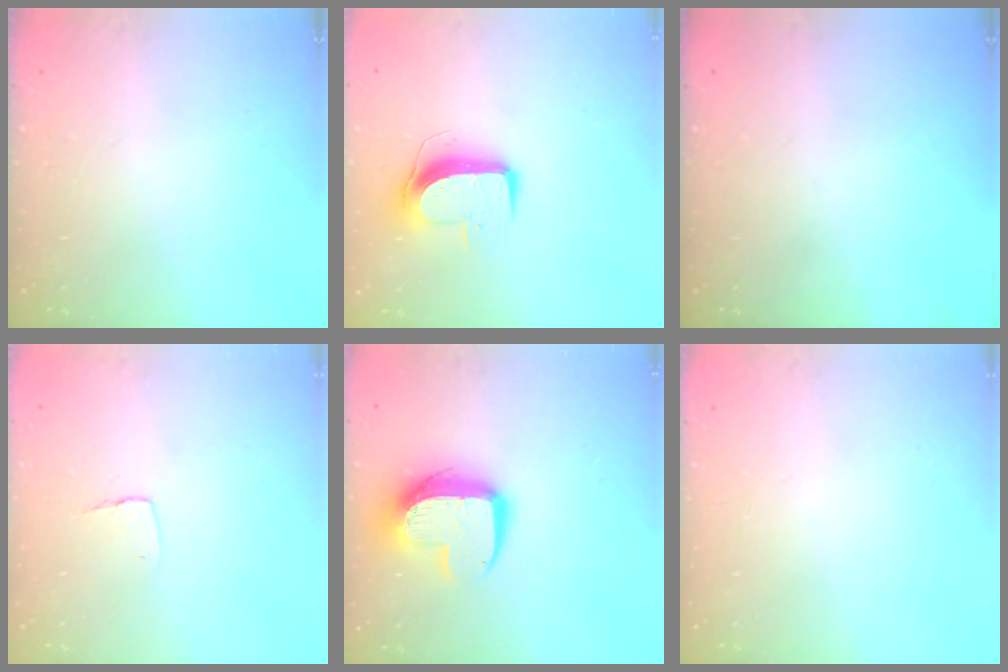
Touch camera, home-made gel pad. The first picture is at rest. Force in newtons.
{"total": 9.6, "press": 9.6, "slide": 0.7}
{"total": 0.0}
{"total": 4.1, "press": 4.1, "slide": 0.2}
{"total": 11.9, "press": 11.8, "slide": 0.9}
{"total": 0.0}